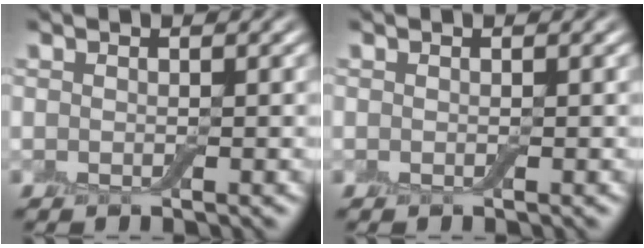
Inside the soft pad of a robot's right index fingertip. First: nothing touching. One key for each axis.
{"total": 0.0}